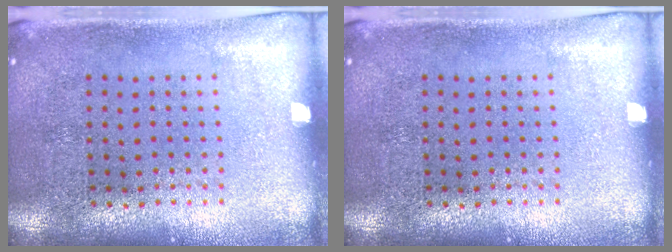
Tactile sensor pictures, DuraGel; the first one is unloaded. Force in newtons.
{"total": 0.0}